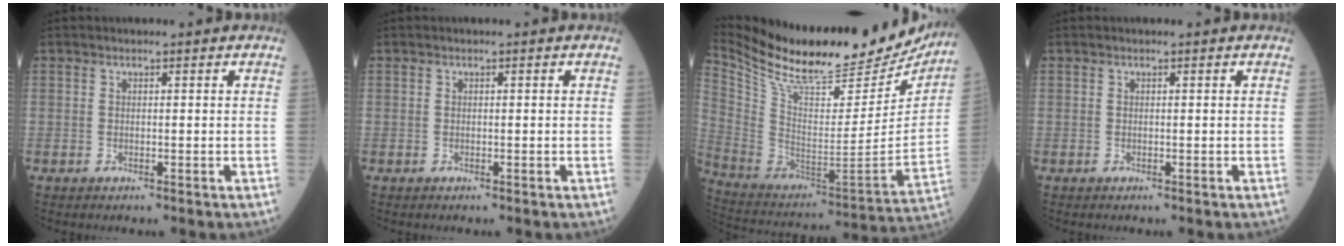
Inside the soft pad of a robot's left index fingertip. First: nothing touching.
{"total": 0.0}
{"total": 31.9, "force": [27.9, 7.0, 13.8], "torque": [-0.255, -0.064, 0.405]}
{"total": 0.0}